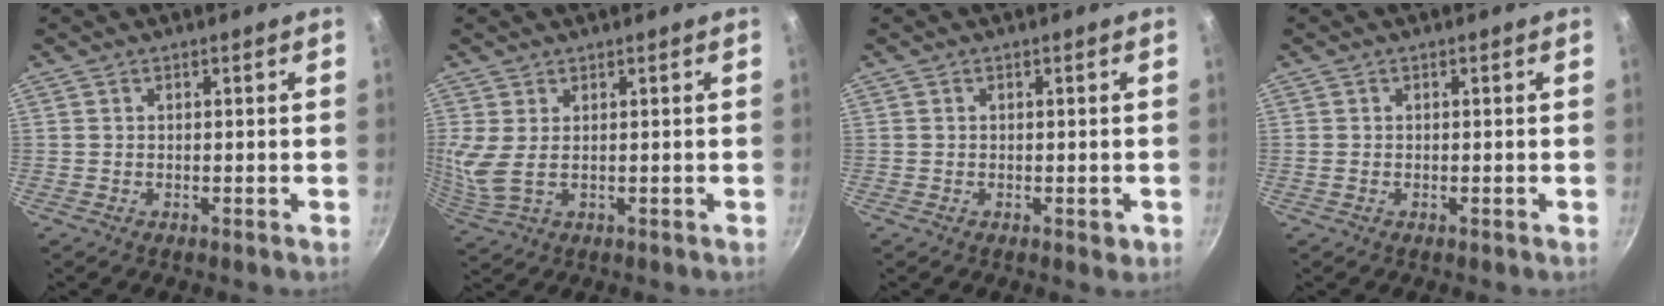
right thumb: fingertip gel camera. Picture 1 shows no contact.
{"total": 5.5, "force": [1.0, 2.5, 4.8], "torque": [-0.105, -0.008, 0.031]}
{"total": 1.6, "force": [-0.5, 1.0, 1.1], "torque": [-0.011, 0.001, -0.006]}
{"total": 0.6, "force": [-0.2, 0.5, 0.3], "torque": [-0.006, 0.001, -0.004]}